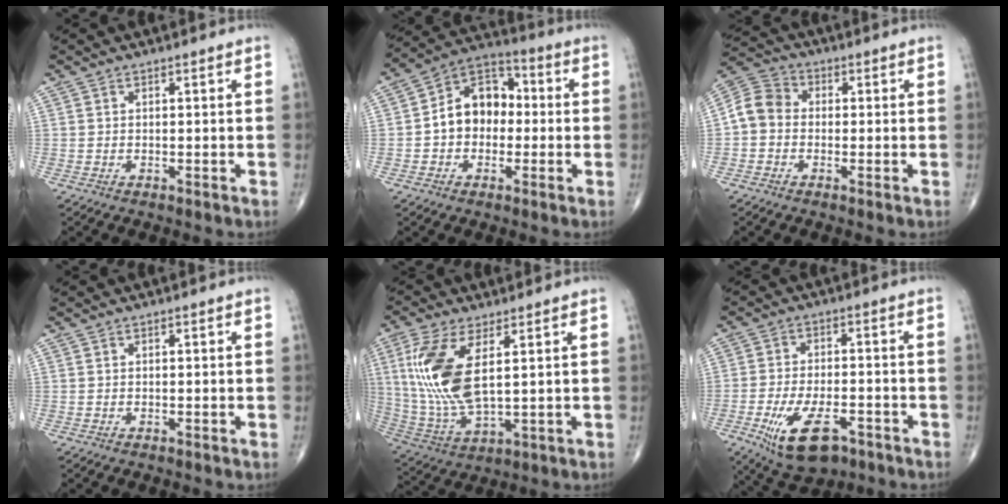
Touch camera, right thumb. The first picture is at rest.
{"total": 11.7, "force": [-0.4, 8.7, 7.8], "torque": [-0.096, 0.038, -0.021]}
{"total": 6.9, "force": [-0.7, 5.8, 3.7], "torque": [-0.057, 0.024, -0.030]}
{"total": 0.0}
{"total": 15.2, "force": [3.7, 6.3, 13.4], "torque": [-0.296, -0.016, 0.083]}
{"total": 12.5, "force": [-6.1, 5.9, 9.1], "torque": [-0.158, 0.014, -0.093]}